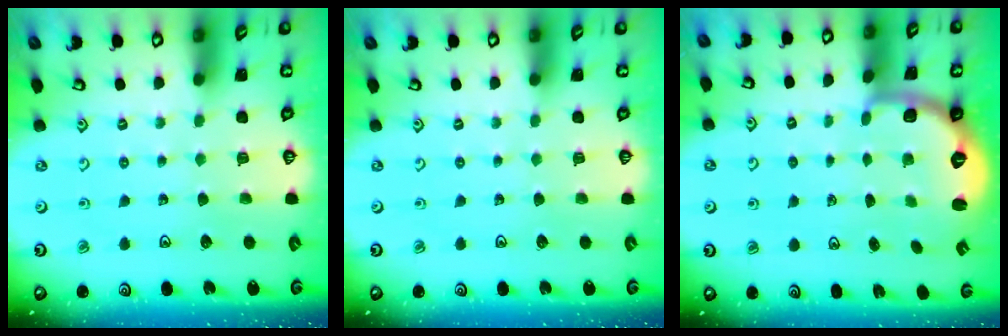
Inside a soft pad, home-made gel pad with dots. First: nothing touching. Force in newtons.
{"total": 0.0}
{"total": 2.7, "press": 1.6, "slide": 2.1}